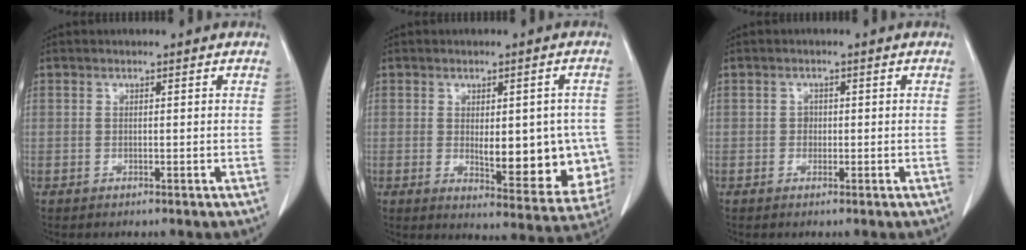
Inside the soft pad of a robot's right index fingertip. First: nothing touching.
{"total": 14.1, "force": [-1.5, 5.5, 12.8], "torque": [-0.137, -0.002, 0.000]}
{"total": 1.2, "force": [-0.1, 1.1, 0.5], "torque": [-0.004, 0.004, -0.001]}